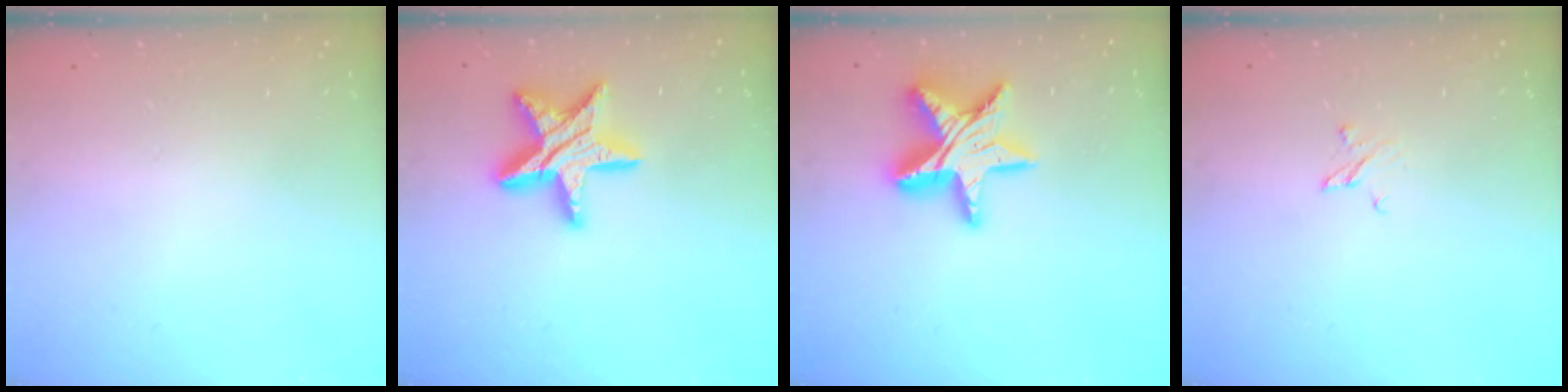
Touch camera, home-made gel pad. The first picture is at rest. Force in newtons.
{"total": 16.6, "press": 16.6, "slide": 1.4}
{"total": 16.6, "press": 16.5, "slide": 1.5}
{"total": 2.4, "press": 2.4, "slide": 0.2}